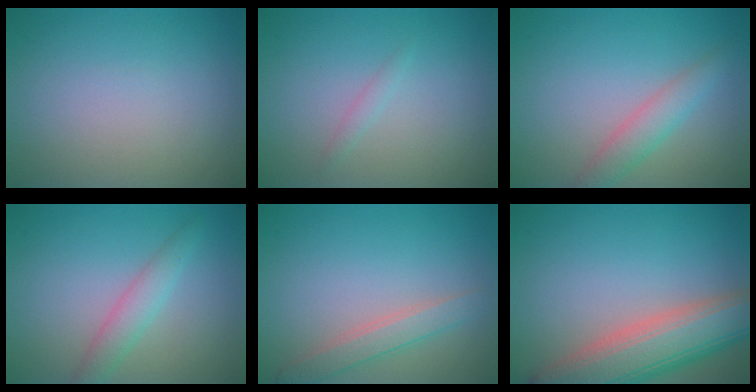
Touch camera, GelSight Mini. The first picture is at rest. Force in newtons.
{"total": 0.8, "press": 0.8, "slide": 0.1}
{"total": 2.7, "press": 2.7, "slide": 0.1}
{"total": 2.4, "press": 2.4, "slide": 0.0}
{"total": 2.4, "press": 2.4, "slide": 0.1}
{"total": 8.6, "press": 8.6, "slide": 0.3}